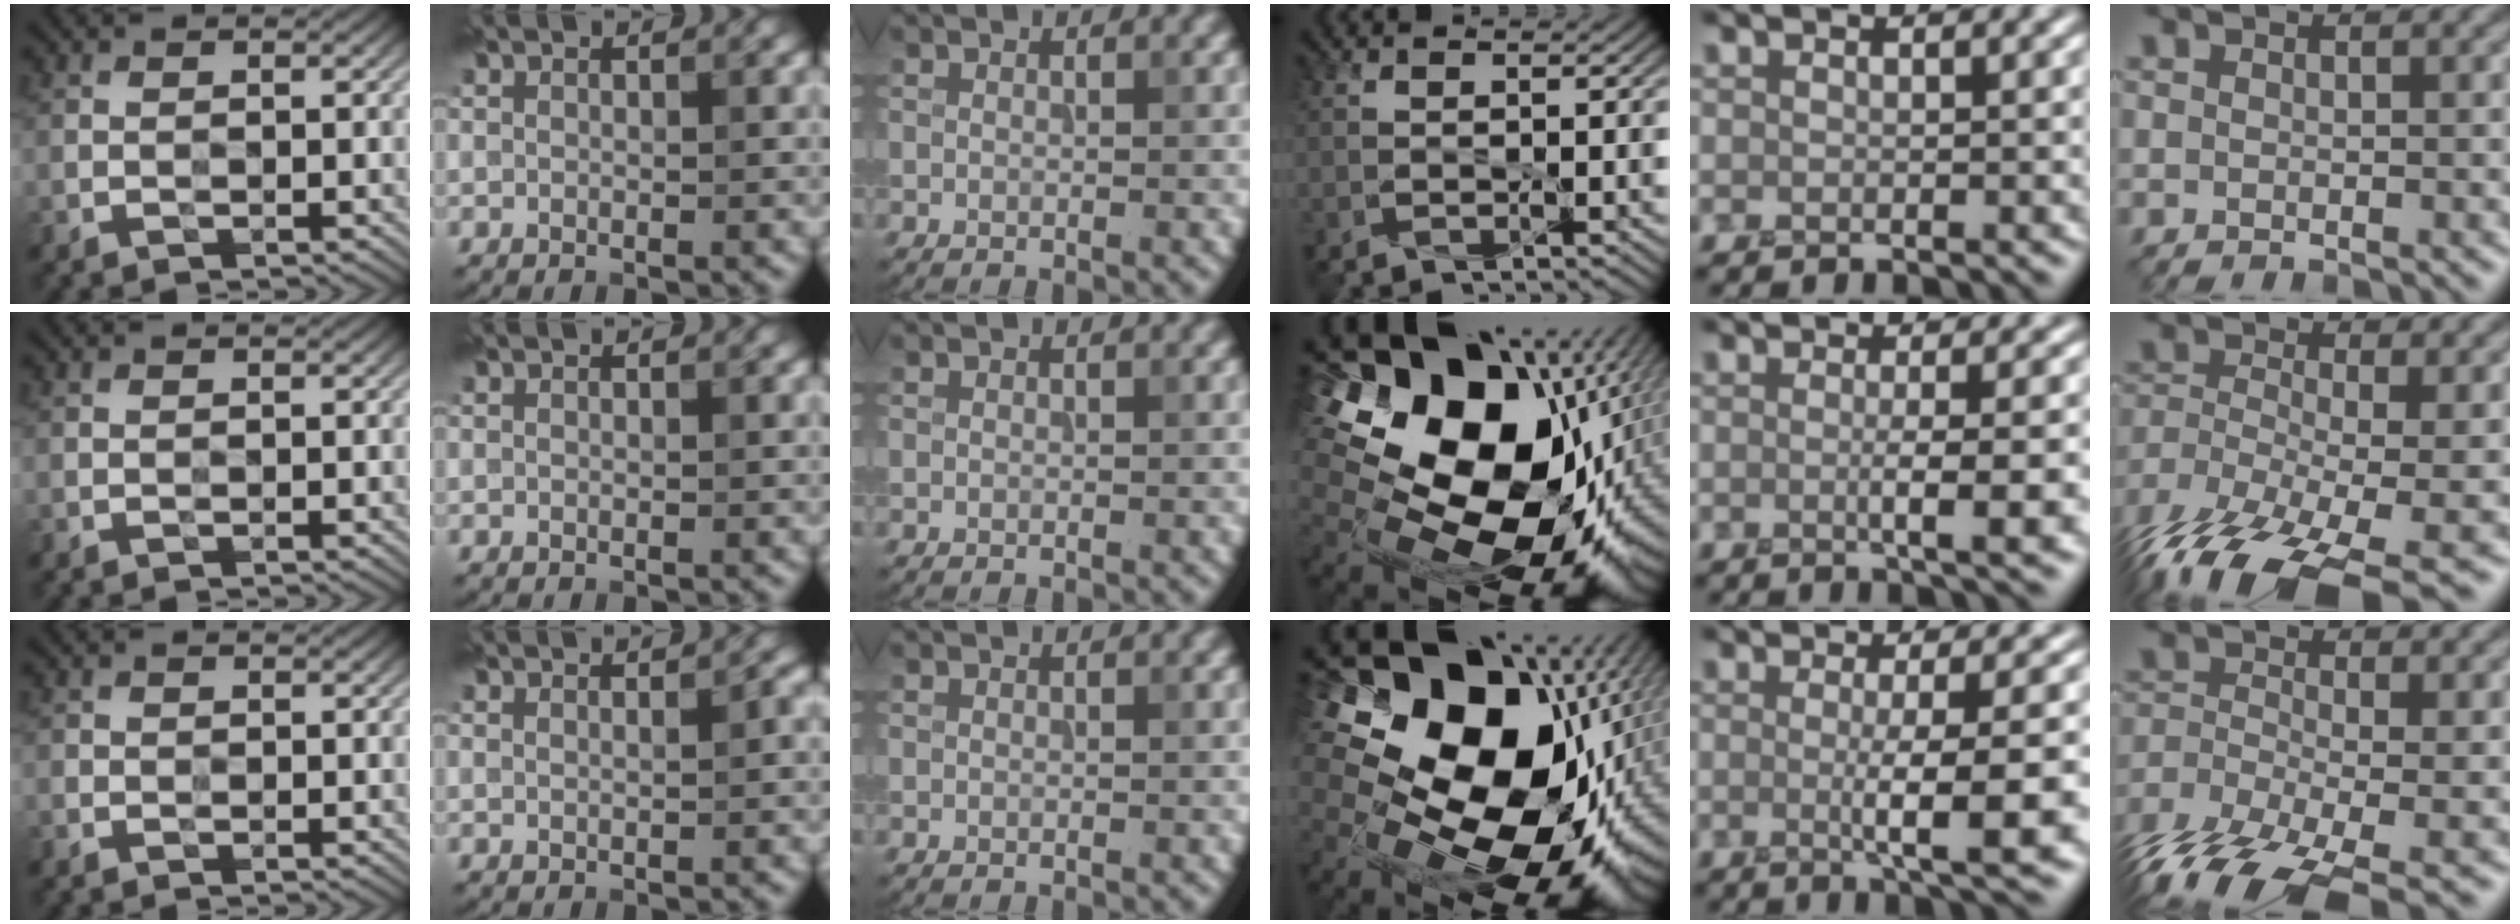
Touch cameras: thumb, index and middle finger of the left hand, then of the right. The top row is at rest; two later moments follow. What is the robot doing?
{"motion": "peel", "object": "tape"}